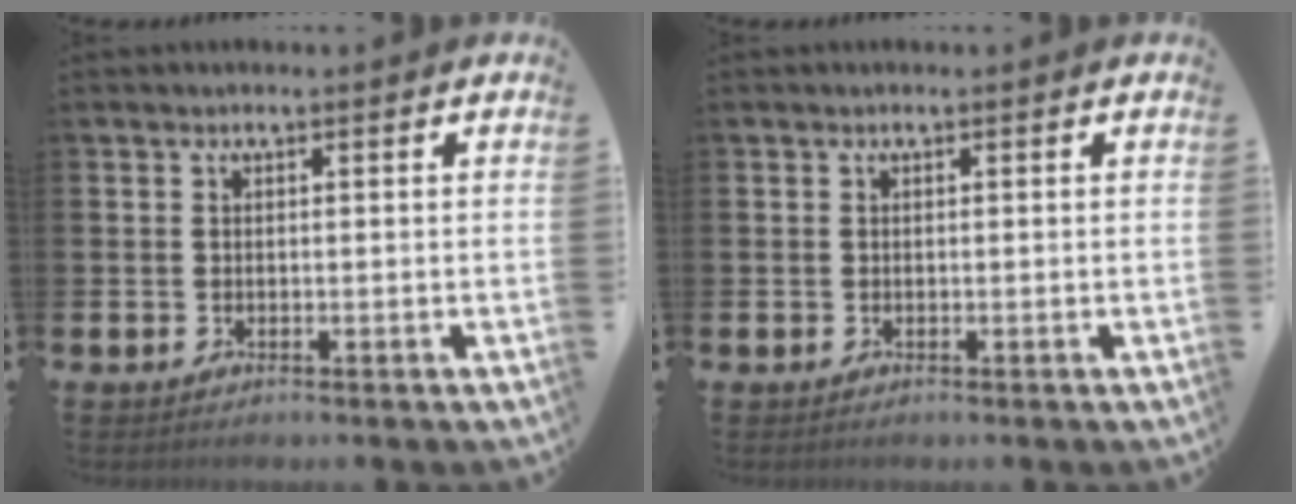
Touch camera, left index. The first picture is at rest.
{"total": 0.0}